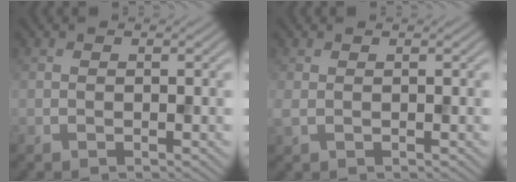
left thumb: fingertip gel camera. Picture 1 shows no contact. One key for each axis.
{"total": 0.9, "fx": 0.3, "fy": 0.3, "fz": 0.8, "tx": -0.024, "ty": 0.002, "tz": 0.006}